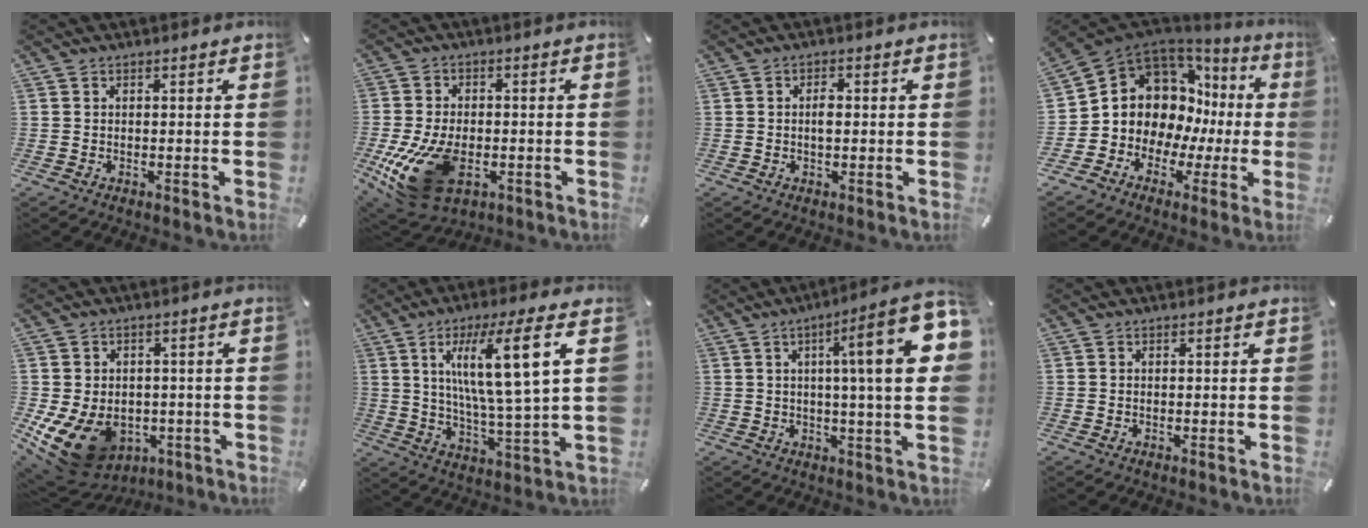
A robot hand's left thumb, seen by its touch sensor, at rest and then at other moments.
{"total": 16.4, "force": [-4.9, 10.2, 11.9], "torque": [-0.224, 0.005, -0.075]}
{"total": 2.5, "force": [0.1, 1.3, 2.2], "torque": [-0.035, -0.001, -0.002]}
{"total": 12.1, "force": [3.0, 10.5, 5.2], "torque": [-0.096, -0.046, 0.063]}
{"total": 12.1, "force": [-4.4, 9.2, 6.5], "torque": [-0.133, 0.002, -0.078]}
{"total": 15.8, "force": [6.1, 1.8, 14.4], "torque": [-0.260, -0.015, 0.084]}
{"total": 19.0, "force": [4.9, 2.5, 18.2], "torque": [-0.270, -0.026, 0.057]}
{"total": 0.0}